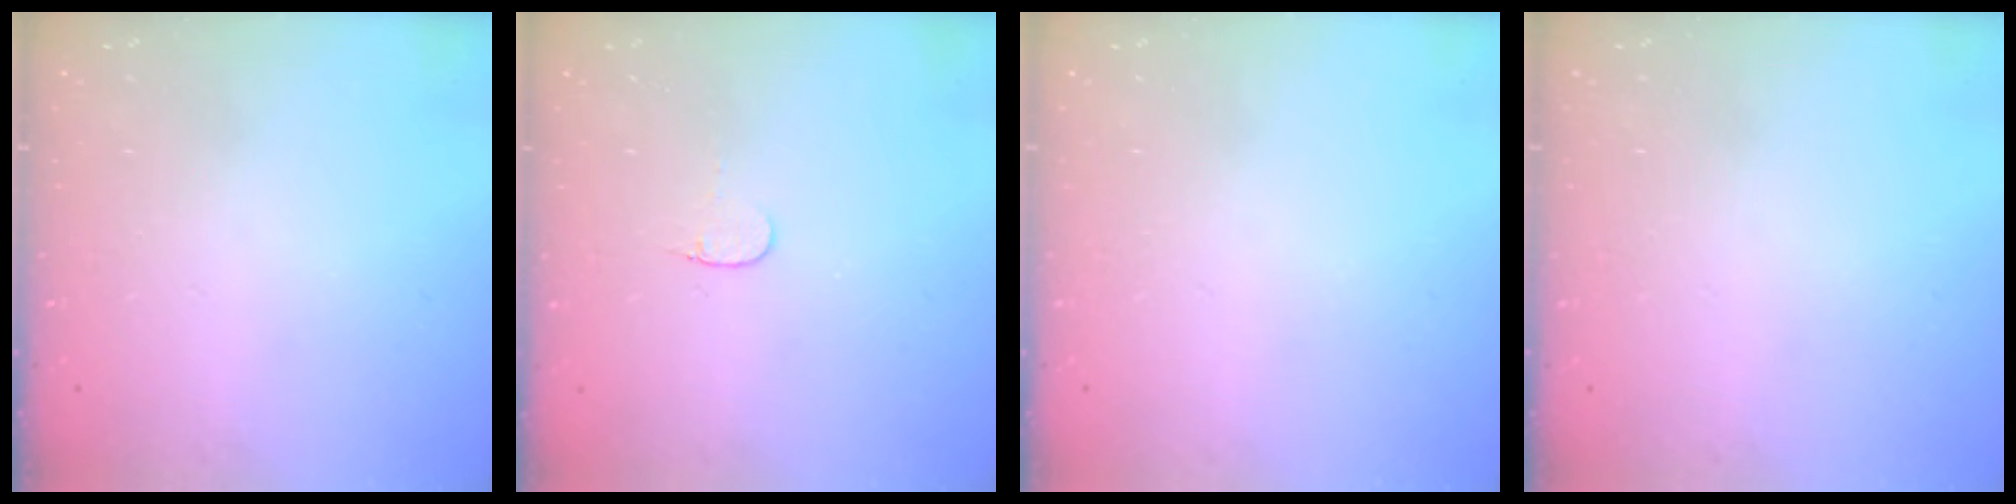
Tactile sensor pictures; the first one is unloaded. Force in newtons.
{"total": 3.3, "press": 3.3, "slide": 0.4}
{"total": 0.0}
{"total": 0.0}